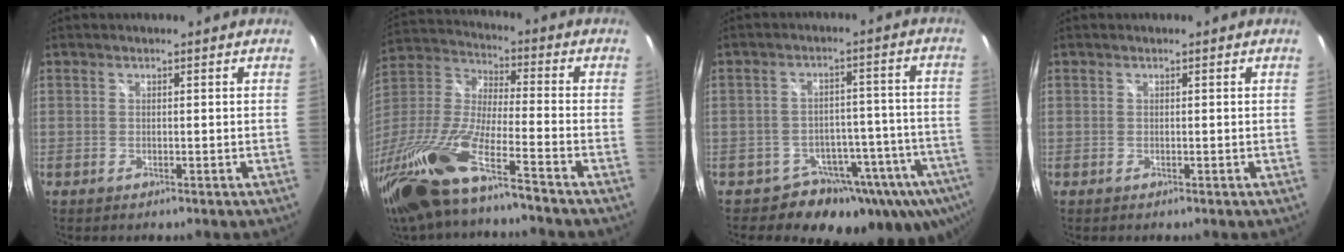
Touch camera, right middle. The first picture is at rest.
{"total": 21.1, "force": [-14.6, 1.8, 15.2], "torque": [-0.313, -0.048, -0.283]}
{"total": 17.7, "force": [-12.4, 10.5, 7.0], "torque": [-0.098, 0.017, -0.155]}
{"total": 0.0}